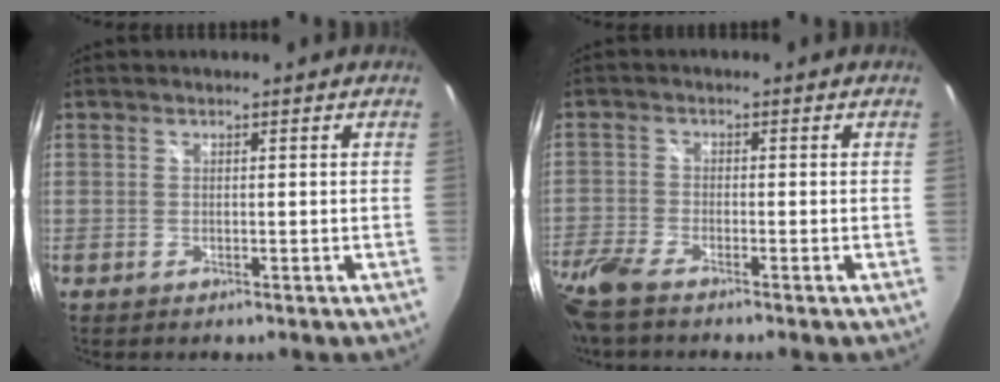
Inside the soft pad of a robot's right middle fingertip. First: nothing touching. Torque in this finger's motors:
{"motor_torque": [1.07, -1.07, 0.40, 0.21]}